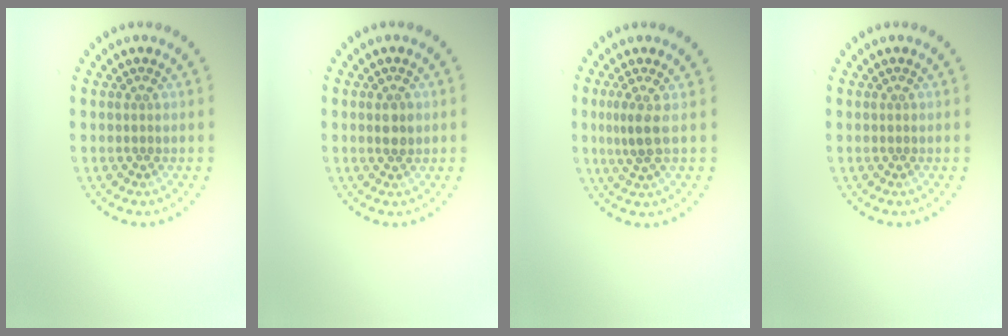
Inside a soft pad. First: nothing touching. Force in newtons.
{"total": 1.5, "press": 1.5, "slide": 0.3}
{"total": 2.3, "press": 1.7, "slide": 1.6}
{"total": 0.0}